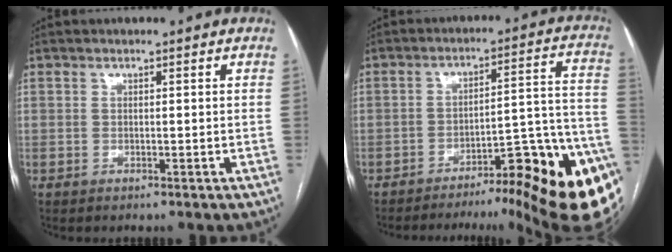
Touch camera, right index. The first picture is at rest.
{"total": 24.2, "force": [-14.6, 3.4, 19.0], "torque": [-0.147, 0.020, -0.196]}